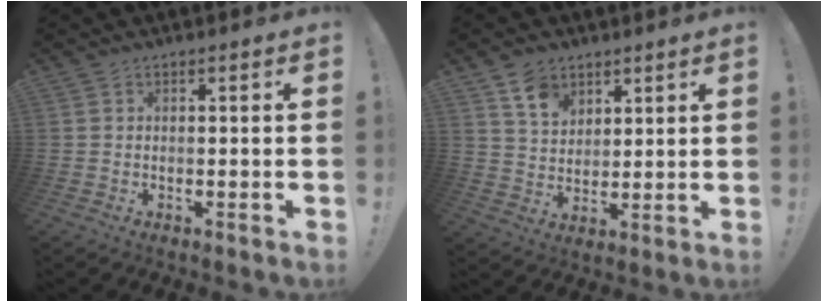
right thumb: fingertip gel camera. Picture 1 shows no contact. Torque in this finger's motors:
{"motor_torque": [0.47, -0.05, 0.08, -0.10, 0.02]}